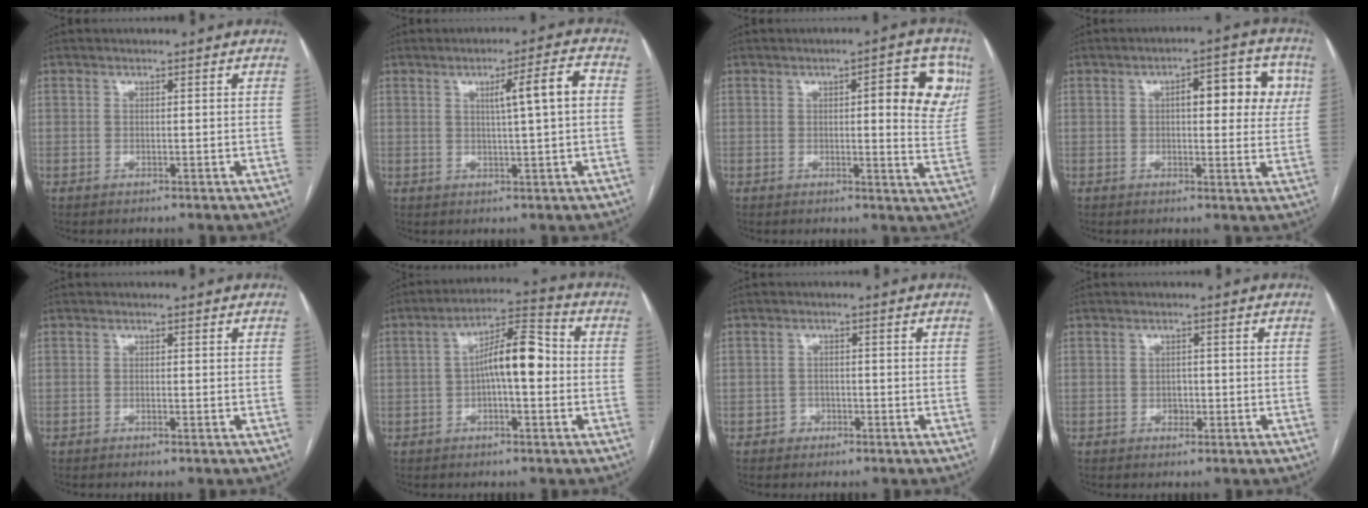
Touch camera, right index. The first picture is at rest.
{"total": 6.3, "force": [1.1, -0.3, 6.2], "torque": [-0.093, 0.006, 0.017]}
{"total": 9.4, "force": [2.9, 2.1, 8.7], "torque": [-0.095, 0.004, 0.028]}
{"total": 9.4, "force": [2.3, 3.4, 8.4], "torque": [-0.100, 0.023, 0.026]}
{"total": 0.5, "force": [-0.4, -0.1, 0.4], "torque": [-0.007, 0.001, -0.006]}
{"total": 9.0, "force": [-0.5, 2.3, 8.7], "torque": [-0.148, 0.033, -0.010]}
{"total": 1.9, "force": [-1.1, 1.6, 0.1], "torque": [0.005, 0.009, -0.021]}
{"total": 1.3, "force": [-0.4, 1.0, 0.7], "torque": [-0.009, 0.006, -0.002]}